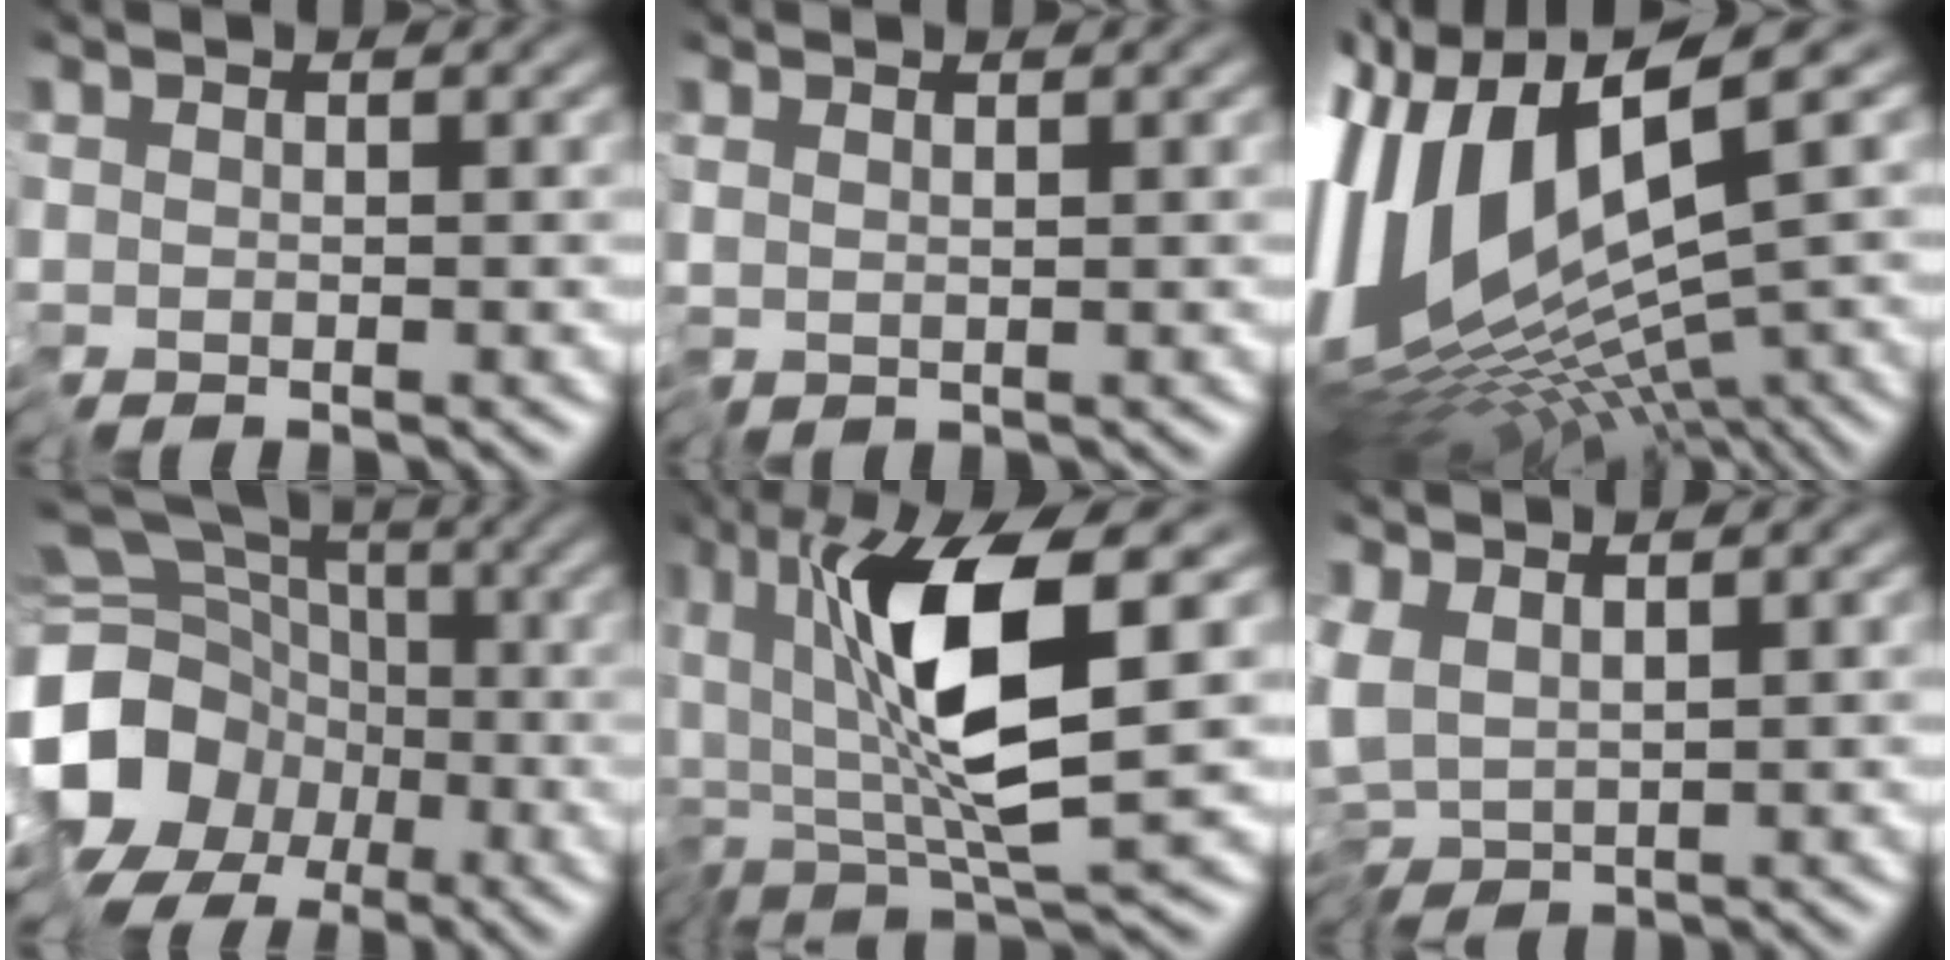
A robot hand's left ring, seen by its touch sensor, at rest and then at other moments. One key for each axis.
{"total": 0.7, "fx": 0.5, "fy": -0.1, "fz": 0.5, "tx": -0.010, "ty": 0.004, "tz": 0.013}
{"total": 13.9, "fx": 0.5, "fy": 5.2, "fz": 12.9, "tx": -0.272, "ty": 0.002, "tz": 0.026}
{"total": 17.1, "fx": -5.7, "fy": 14.6, "fz": 6.7, "tx": -0.158, "ty": -0.007, "tz": -0.128}
{"total": 9.1, "fx": 1.3, "fy": 2.0, "fz": 8.8, "tx": -0.160, "ty": 0.003, "tz": 0.023}
{"total": 3.2, "fx": -0.1, "fy": 1.8, "fz": 2.6, "tx": -0.056, "ty": 0.001, "tz": -0.006}